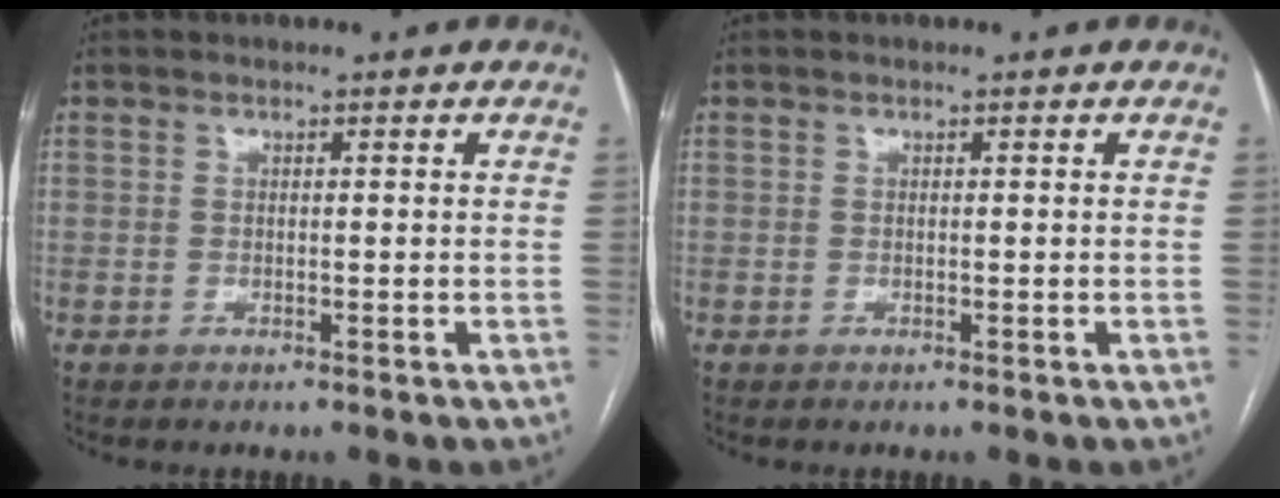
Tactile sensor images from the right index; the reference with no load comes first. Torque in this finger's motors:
{"motor_torque": [0.00, 0.00, 0.00, 0.00]}